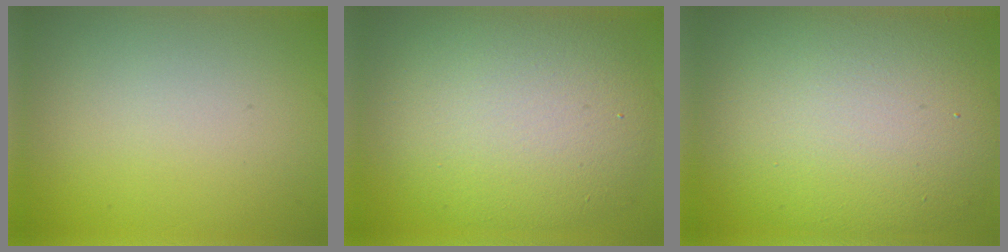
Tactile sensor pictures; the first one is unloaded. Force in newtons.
{"total": 9.8, "press": 9.8, "slide": 0.8}
{"total": 12.9, "press": 12.9, "slide": 0.5}